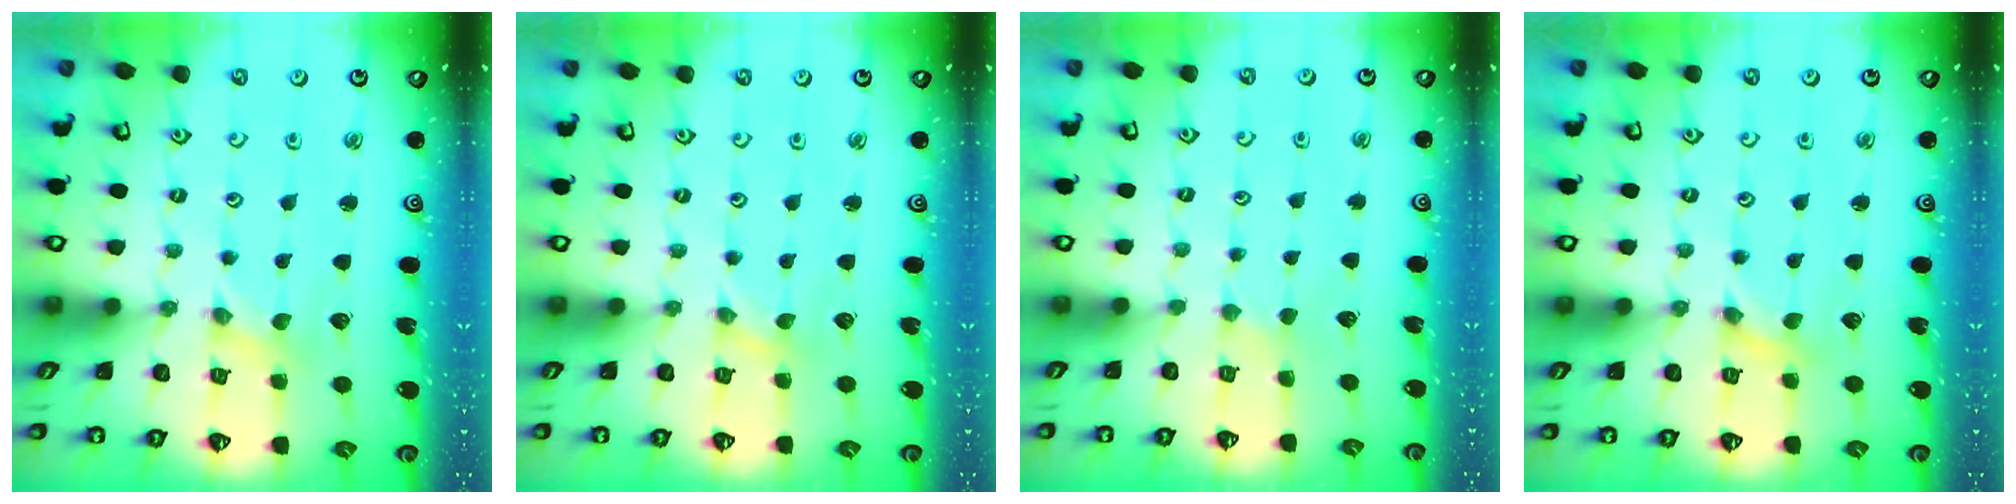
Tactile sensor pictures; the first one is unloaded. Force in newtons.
{"total": 0.0}
{"total": 1.2, "press": 1.1, "slide": 0.3}
{"total": 0.8, "press": 0.8, "slide": 0.1}